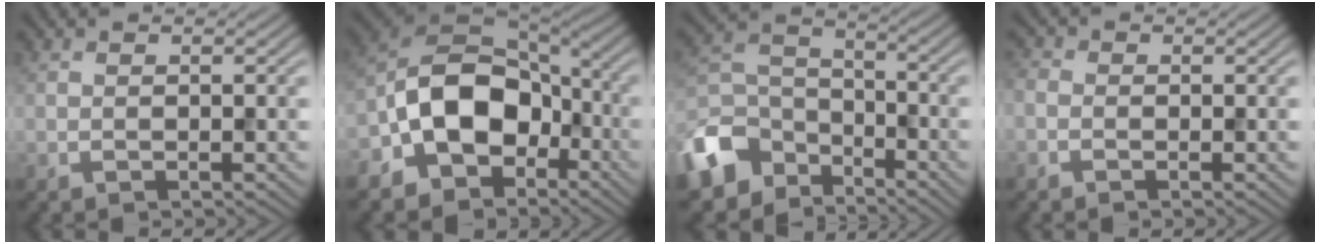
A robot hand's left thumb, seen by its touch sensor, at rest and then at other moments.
{"total": 12.4, "force": [-4.4, 8.9, 7.4], "torque": [-0.140, -0.015, -0.093]}
{"total": 9.8, "force": [-7.3, 5.8, 3.1], "torque": [-0.075, -0.012, -0.164]}
{"total": 1.3, "force": [-0.5, 0.9, 0.8], "torque": [-0.023, -0.003, -0.015]}